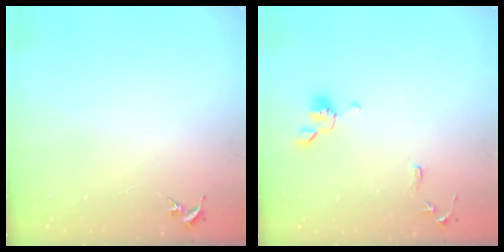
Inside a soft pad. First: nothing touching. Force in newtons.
{"total": 9.9, "press": 9.8, "slide": 1.4}